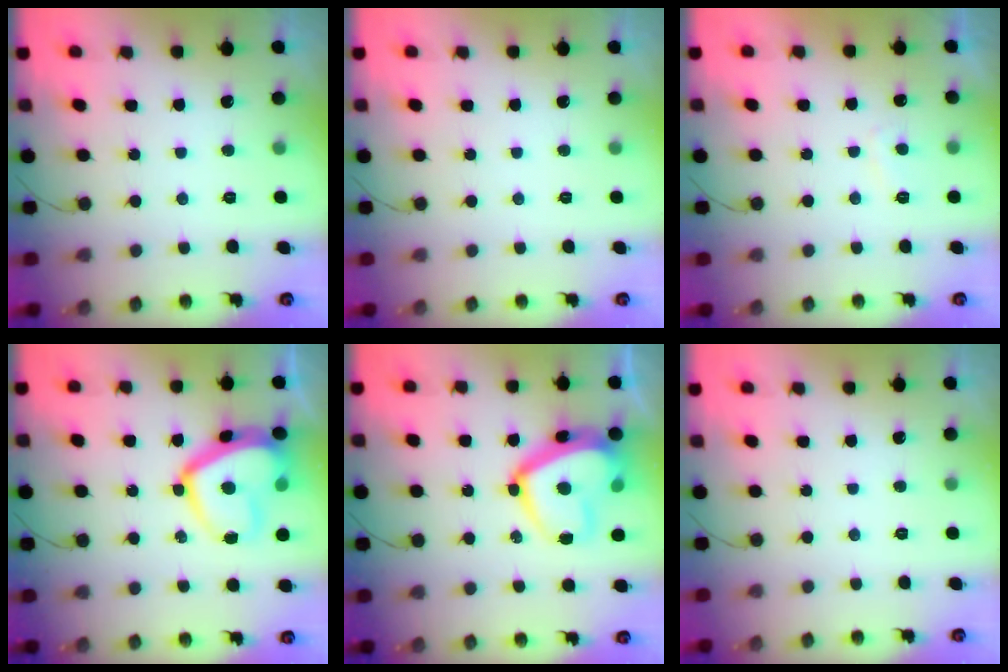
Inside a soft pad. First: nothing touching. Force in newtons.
{"total": 0.0}
{"total": 2.3, "press": 2.2, "slide": 0.7}
{"total": 15.3, "press": 15.3, "slide": 0.9}
{"total": 17.1, "press": 17.1, "slide": 1.6}
{"total": 0.0}